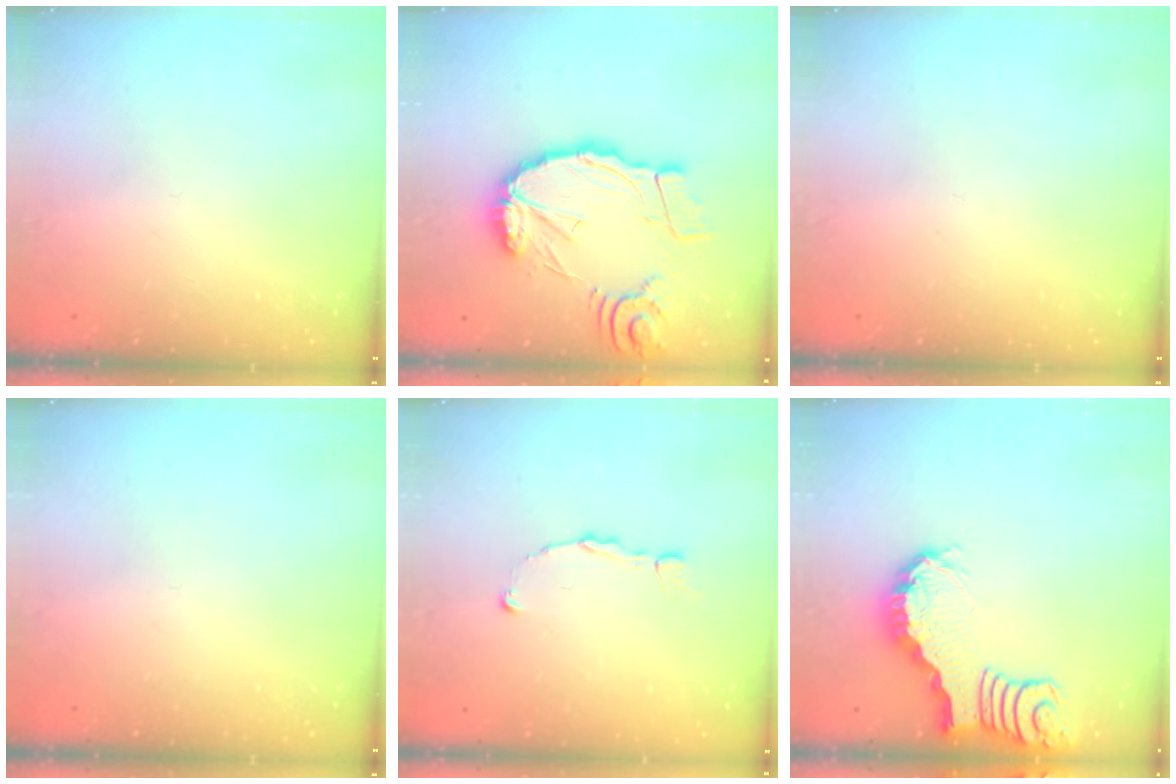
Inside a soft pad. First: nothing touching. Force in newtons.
{"total": 19.4, "press": 19.2, "slide": 2.1}
{"total": 0.0}
{"total": 0.0}
{"total": 1.2, "press": 1.2, "slide": 0.1}
{"total": 2.7, "press": 2.6, "slide": 0.4}